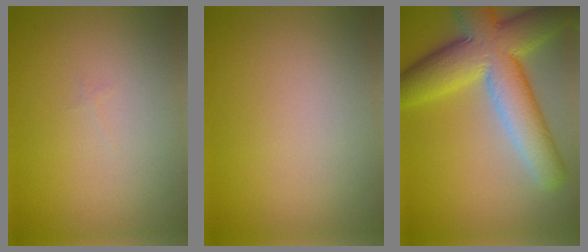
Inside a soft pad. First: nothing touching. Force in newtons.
{"total": 0.0}
{"total": 11.1, "press": 11.0, "slide": 0.4}